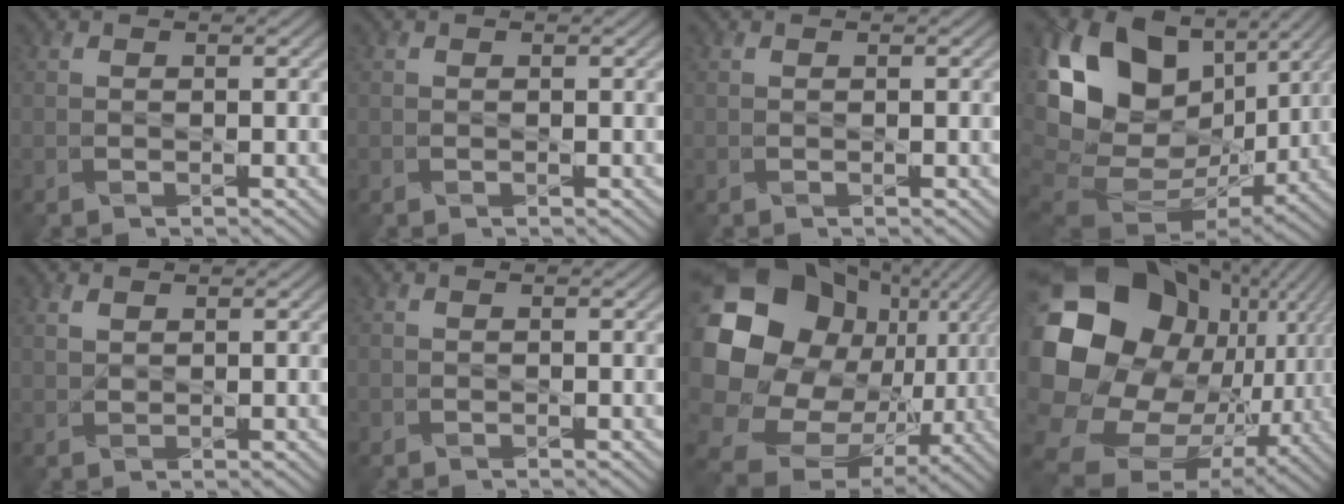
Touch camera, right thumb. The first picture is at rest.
{"total": 0.0}
{"total": 0.0}
{"total": 18.5, "force": [4.7, 12.7, 12.6], "torque": [-0.267, -0.011, 0.110]}
{"total": 1.7, "force": [1.1, 0.9, 1.0], "torque": [-0.028, 0.001, 0.025]}
{"total": 0.0}
{"total": 24.0, "force": [3.5, 20.4, 12.2], "torque": [-0.314, -0.019, 0.088]}
{"total": 22.8, "force": [1.5, 18.4, 13.4], "torque": [-0.328, -0.042, 0.057]}